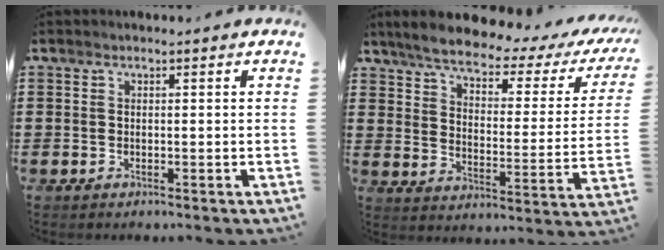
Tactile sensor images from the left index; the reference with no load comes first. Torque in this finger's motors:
{"motor_torque": [2.14, 0.00, 1.05, 0.13]}